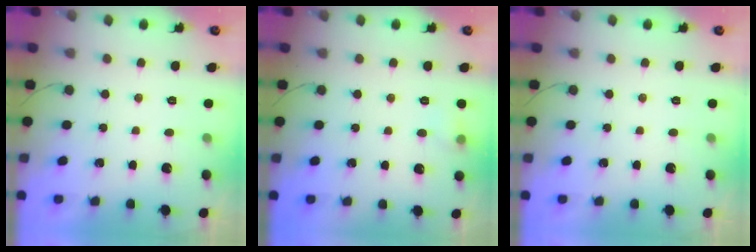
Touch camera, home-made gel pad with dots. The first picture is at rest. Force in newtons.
{"total": 5.5, "press": 5.2, "slide": 1.6}
{"total": 0.0}